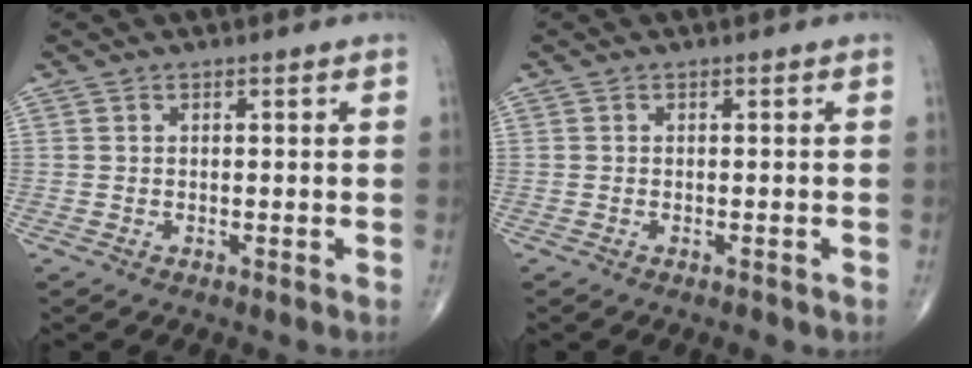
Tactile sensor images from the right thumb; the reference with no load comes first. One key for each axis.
{"total": 0.6, "fx": -0.5, "fy": 0.2, "fz": 0.3, "tx": -0.005, "ty": 0.003, "tz": -0.005}